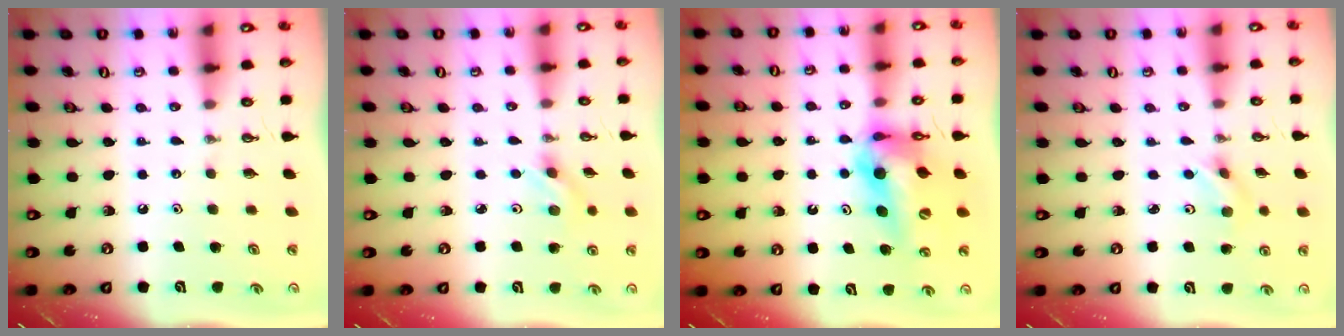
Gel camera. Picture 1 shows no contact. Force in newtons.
{"total": 2.6, "press": 2.3, "slide": 1.3}
{"total": 14.2, "press": 14.0, "slide": 2.2}
{"total": 2.6, "press": 2.4, "slide": 0.9}